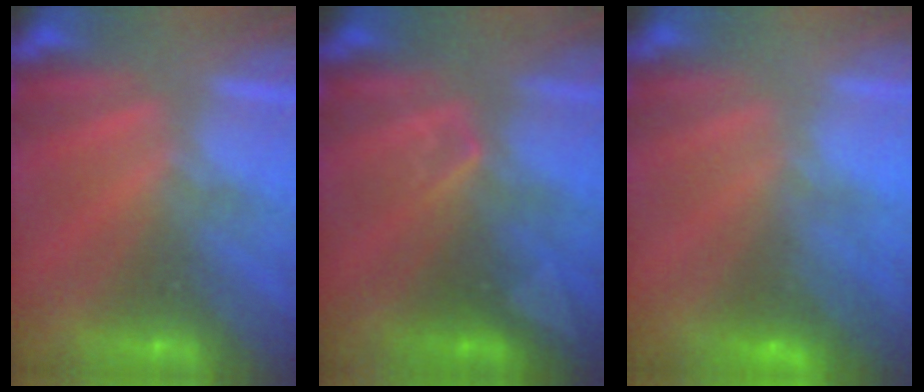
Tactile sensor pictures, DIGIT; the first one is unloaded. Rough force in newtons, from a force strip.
{"total": 2.4}
{"total": 2.9}